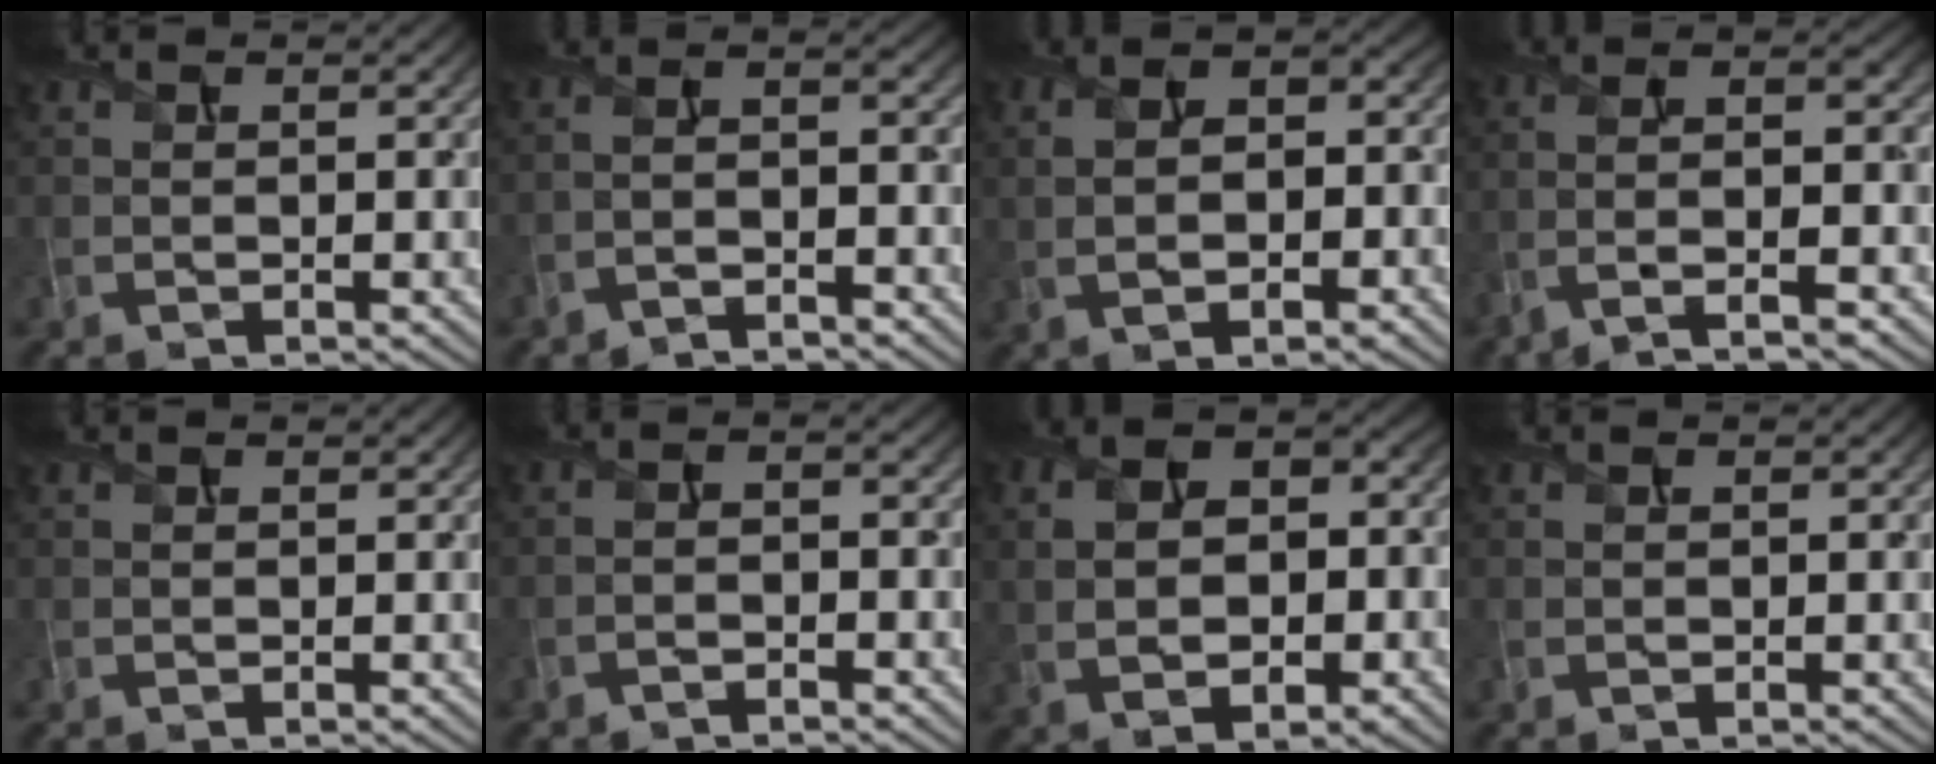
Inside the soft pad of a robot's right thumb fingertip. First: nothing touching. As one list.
[{"total": 3.8, "force": [-3.1, 0.4, 2.2], "torque": [-0.044, 0.004, -0.062]}, {"total": 6.4, "force": [-0.8, 3.2, 5.5], "torque": [-0.100, 0.000, -0.012]}, {"total": 9.7, "force": [-5.3, 2.2, 7.9], "torque": [-0.117, 0.011, -0.099]}, {"total": 0.0}, {"total": 2.0, "force": [-1.5, 0.3, 1.3], "torque": [-0.027, 0.002, -0.034]}, {"total": 8.8, "force": [-0.7, 5.7, 6.6], "torque": [-0.116, -0.002, -0.015]}, {"total": 0.0}]